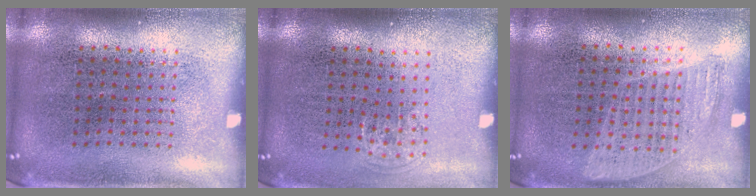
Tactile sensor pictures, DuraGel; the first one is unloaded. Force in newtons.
{"total": 0.7, "press": 0.5, "slide": 0.4}
{"total": 0.9, "press": 0.8, "slide": 0.4}